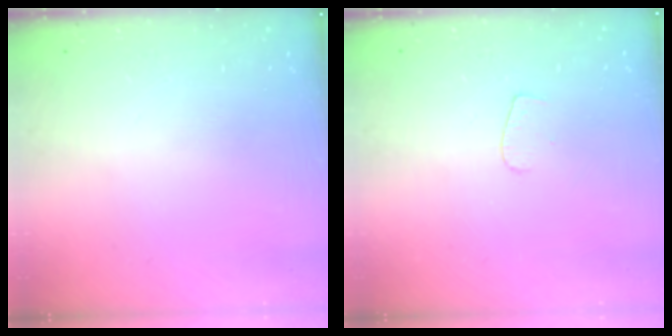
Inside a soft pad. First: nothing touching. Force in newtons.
{"total": 3.5, "press": 3.5, "slide": 0.3}